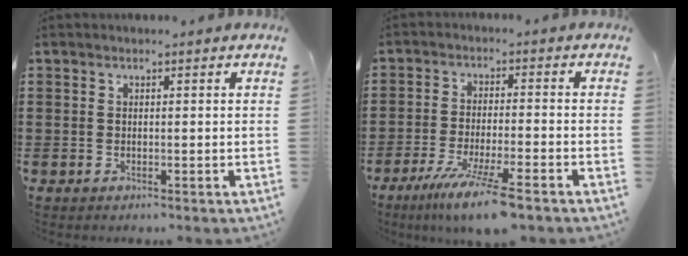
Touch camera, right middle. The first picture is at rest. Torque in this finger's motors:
{"motor_torque": [2.14, 0.00, 0.50, 0.21]}